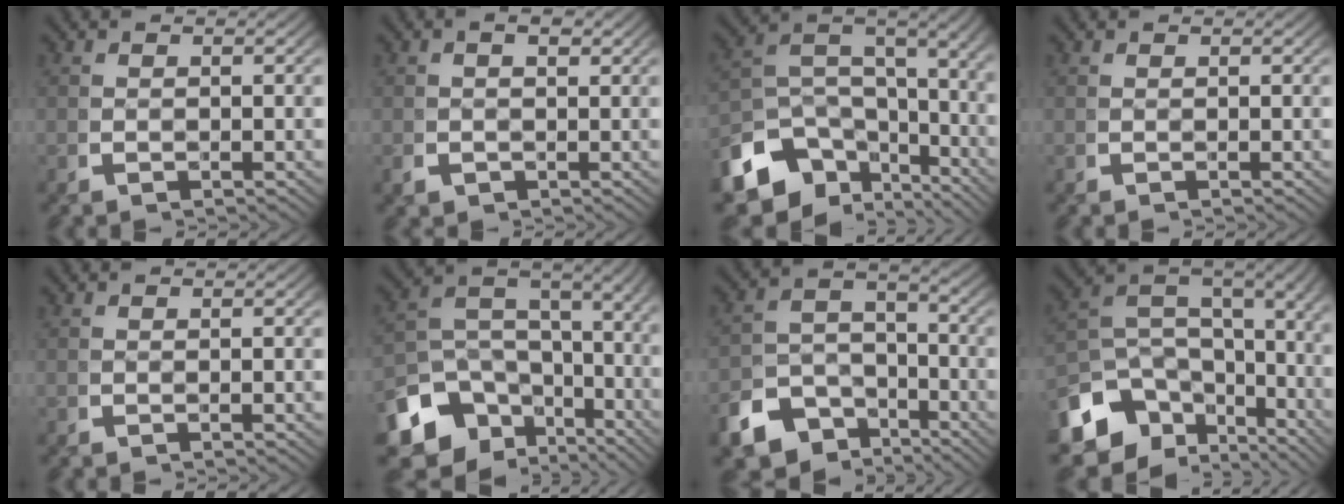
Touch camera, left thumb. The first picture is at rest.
{"total": 1.5, "force": [0.1, 1.0, 1.0], "torque": [-0.012, 0.000, 0.006]}
{"total": 12.1, "force": [-3.2, 8.2, 8.3], "torque": [-0.146, -0.020, -0.051]}
{"total": 0.0}
{"total": 0.0}
{"total": 12.2, "force": [-3.4, 8.6, 8.0], "torque": [-0.133, -0.022, -0.052]}
{"total": 9.5, "force": [-4.7, 7.0, 4.6], "torque": [-0.067, -0.028, -0.074]}
{"total": 12.8, "force": [-2.3, 8.9, 8.9], "torque": [-0.165, -0.023, -0.032]}